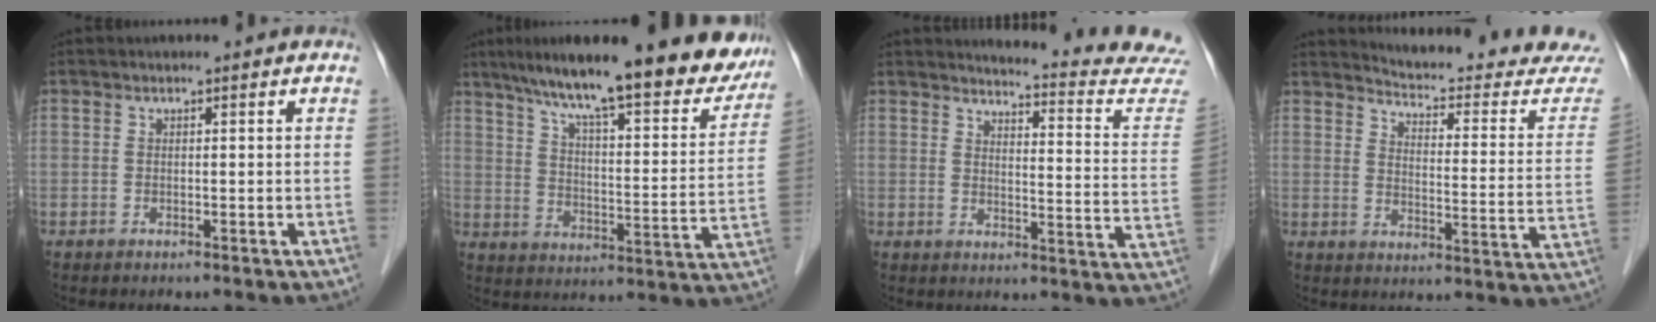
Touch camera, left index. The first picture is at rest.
{"total": 23.6, "force": [19.2, 4.3, 12.9], "torque": [-0.190, -0.006, 0.259]}
{"total": 16.5, "force": [16.3, -0.8, 2.5], "torque": [-0.025, -0.134, 0.166]}
{"total": 18.7, "force": [18.4, 0.4, 3.5], "torque": [-0.047, -0.123, 0.204]}